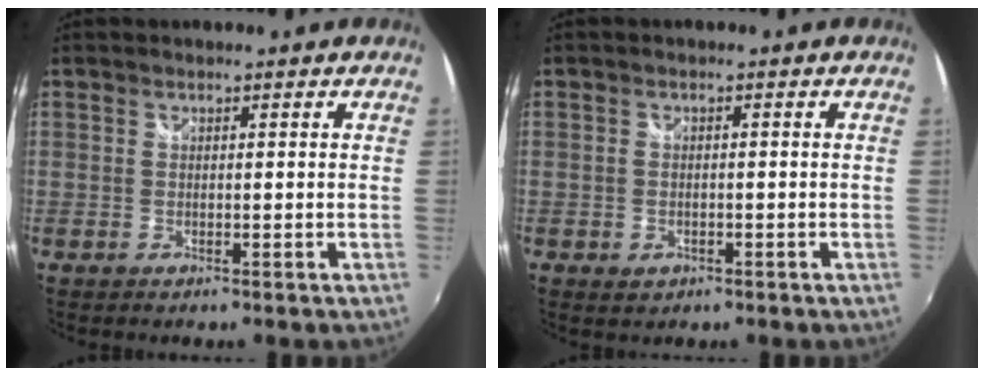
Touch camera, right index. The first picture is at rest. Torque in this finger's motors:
{"motor_torque": [0.35, -0.38, 0.09, -0.01]}